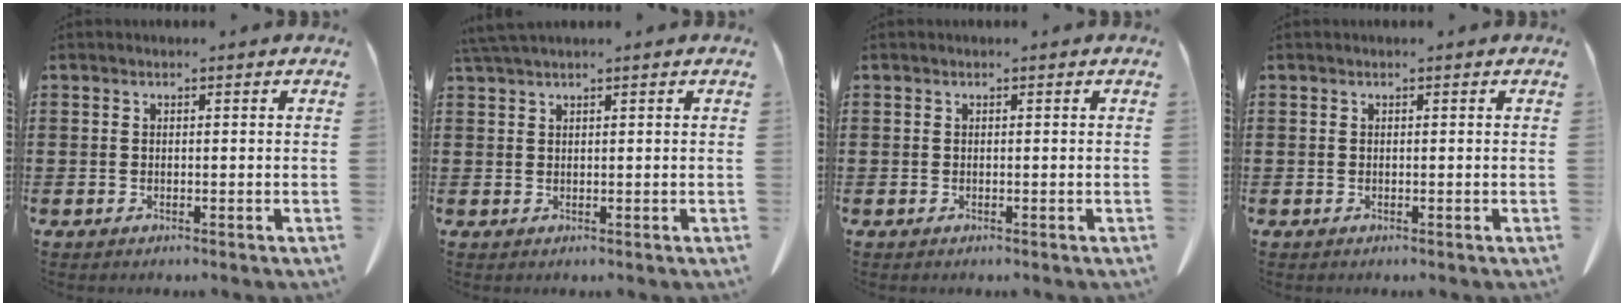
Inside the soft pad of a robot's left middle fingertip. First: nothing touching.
{"total": 1.7, "force": [1.5, -0.2, 0.8], "torque": [-0.020, -0.004, 0.031]}
{"total": 0.0}
{"total": 0.0}